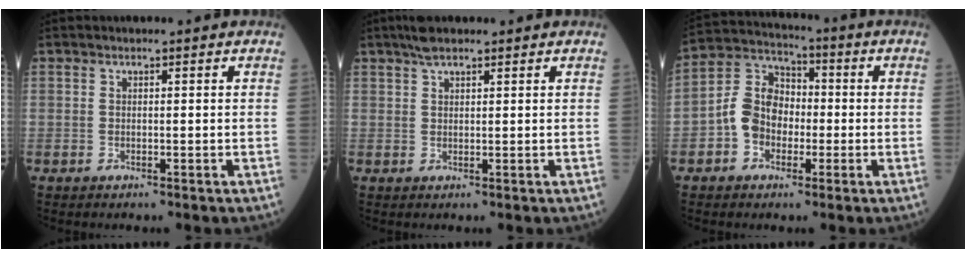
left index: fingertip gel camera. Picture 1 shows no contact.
{"total": 3.1, "force": [2.5, 0.8, 1.8], "torque": [-0.037, 0.016, 0.047]}
{"total": 8.4, "force": [-2.0, 6.7, 4.6], "torque": [-0.111, 0.033, -0.043]}